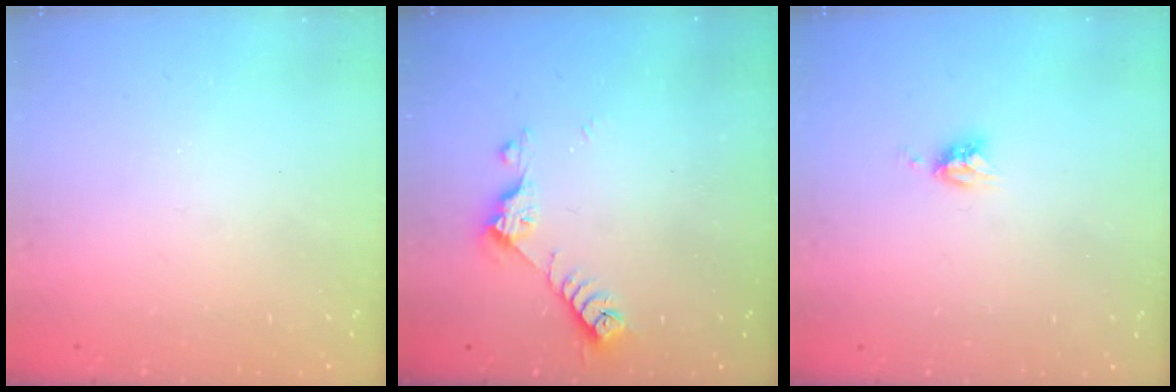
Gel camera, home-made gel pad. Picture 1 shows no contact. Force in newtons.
{"total": 7.2, "press": 7.2, "slide": 0.9}
{"total": 4.7, "press": 4.6, "slide": 0.4}